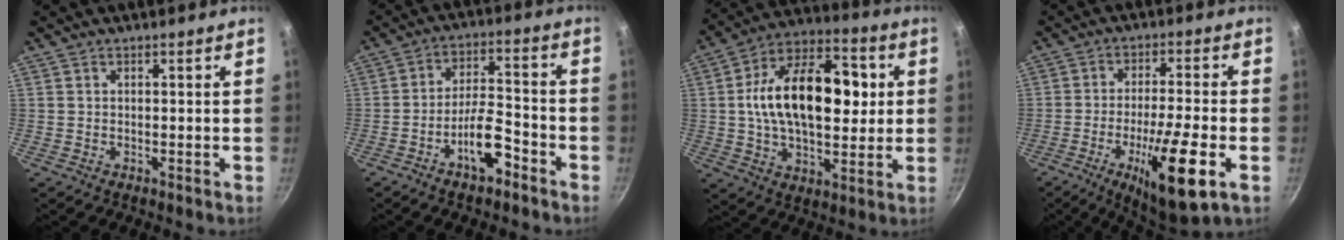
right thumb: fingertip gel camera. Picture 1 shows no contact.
{"total": 8.9, "force": [-5.0, 3.3, 6.6], "torque": [-0.104, 0.046, -0.083]}
{"total": 22.7, "force": [2.6, 13.5, 18.1], "torque": [-0.267, 0.020, 0.028]}
{"total": 15.8, "force": [-5.8, 3.1, 14.4], "torque": [-0.241, 0.015, -0.091]}